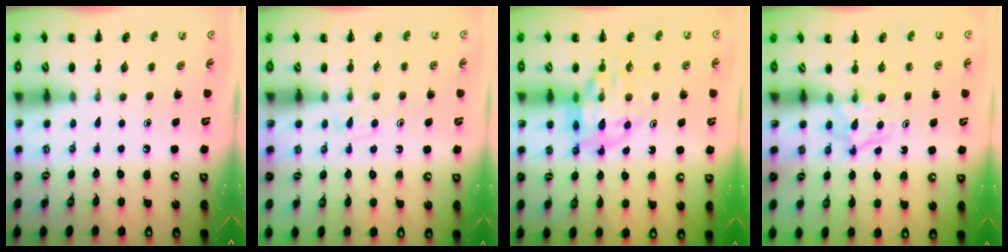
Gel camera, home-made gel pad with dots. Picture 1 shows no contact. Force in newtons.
{"total": 4.8, "press": 4.6, "slide": 1.4}
{"total": 12.3, "press": 12.0, "slide": 2.7}
{"total": 4.5, "press": 4.4, "slide": 0.4}